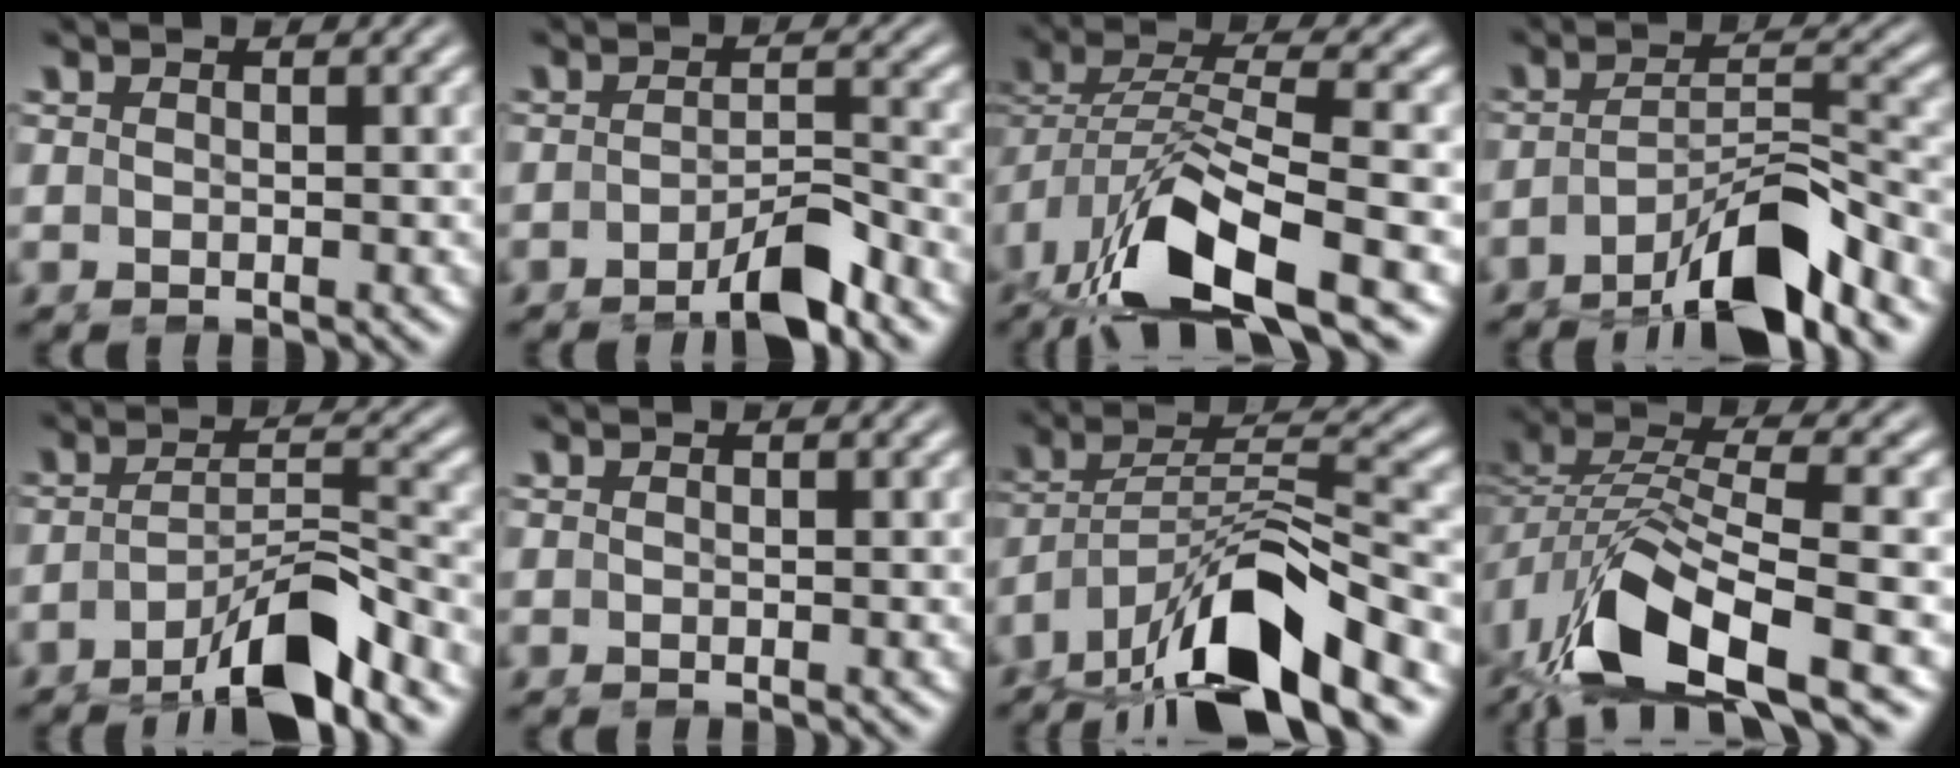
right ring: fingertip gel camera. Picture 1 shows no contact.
{"total": 3.1, "force": [-2.2, -0.3, 2.1], "torque": [-0.020, -0.007, -0.035]}
{"total": 7.4, "force": [-3.6, 2.3, 6.0], "torque": [-0.121, -0.023, -0.036]}
{"total": 6.4, "force": [-3.8, 2.3, 4.5], "torque": [-0.070, -0.025, -0.053]}
{"total": 5.7, "force": [-3.4, 1.5, 4.3], "torque": [-0.067, -0.025, -0.045]}
{"total": 0.0}
{"total": 8.8, "force": [-3.9, 4.5, 6.5], "torque": [-0.114, -0.028, -0.044]}
{"total": 7.8, "force": [-3.3, 3.3, 6.2], "torque": [-0.135, -0.026, -0.033]}